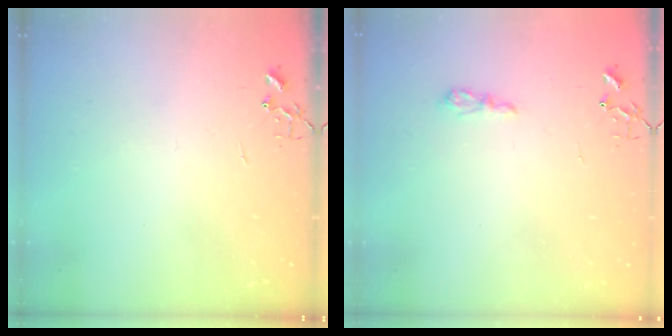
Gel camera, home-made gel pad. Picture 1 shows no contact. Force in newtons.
{"total": 6.3, "press": 6.2, "slide": 0.8}